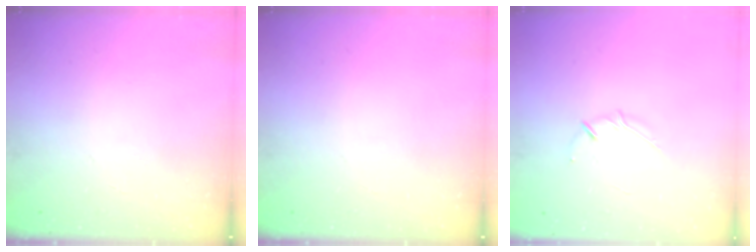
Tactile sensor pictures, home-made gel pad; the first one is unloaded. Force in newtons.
{"total": 0.0}
{"total": 3.3, "press": 3.2, "slide": 0.6}